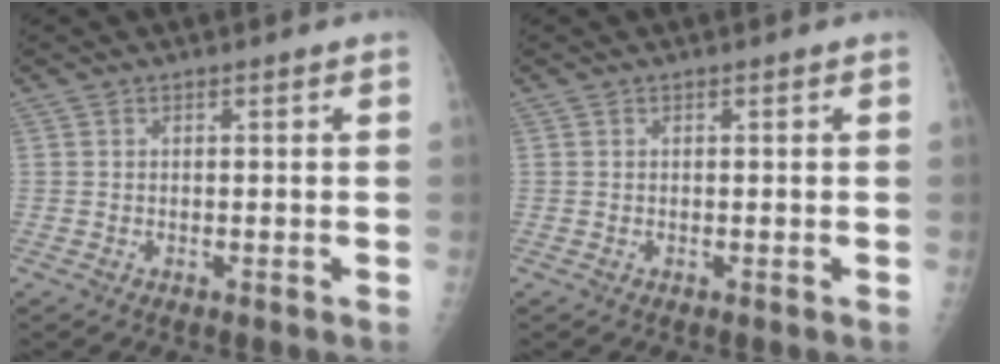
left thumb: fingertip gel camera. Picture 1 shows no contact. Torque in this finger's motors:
{"motor_torque": [0.03, 0.04, -0.06, -0.01, 0.00]}